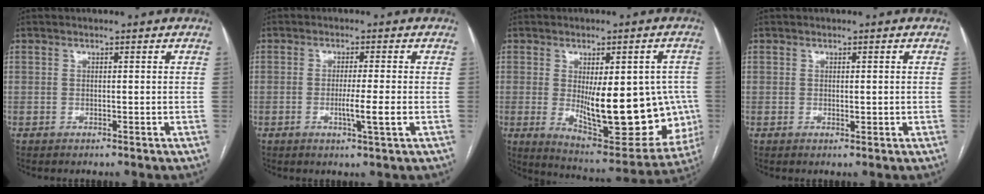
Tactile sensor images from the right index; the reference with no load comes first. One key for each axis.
{"total": 4.2, "fx": -0.9, "fy": -0.4, "fz": 4.1, "tx": -0.071, "ty": -0.009, "tz": -0.016}
{"total": 19.5, "fx": -1.6, "fy": 7.8, "fz": 17.8, "tx": -0.212, "ty": -0.012, "tz": 0.004}
{"total": 1.1, "fx": 0.0, "fy": 0.4, "fz": 1.1, "tx": -0.018, "ty": -0.004, "tz": 0.003}